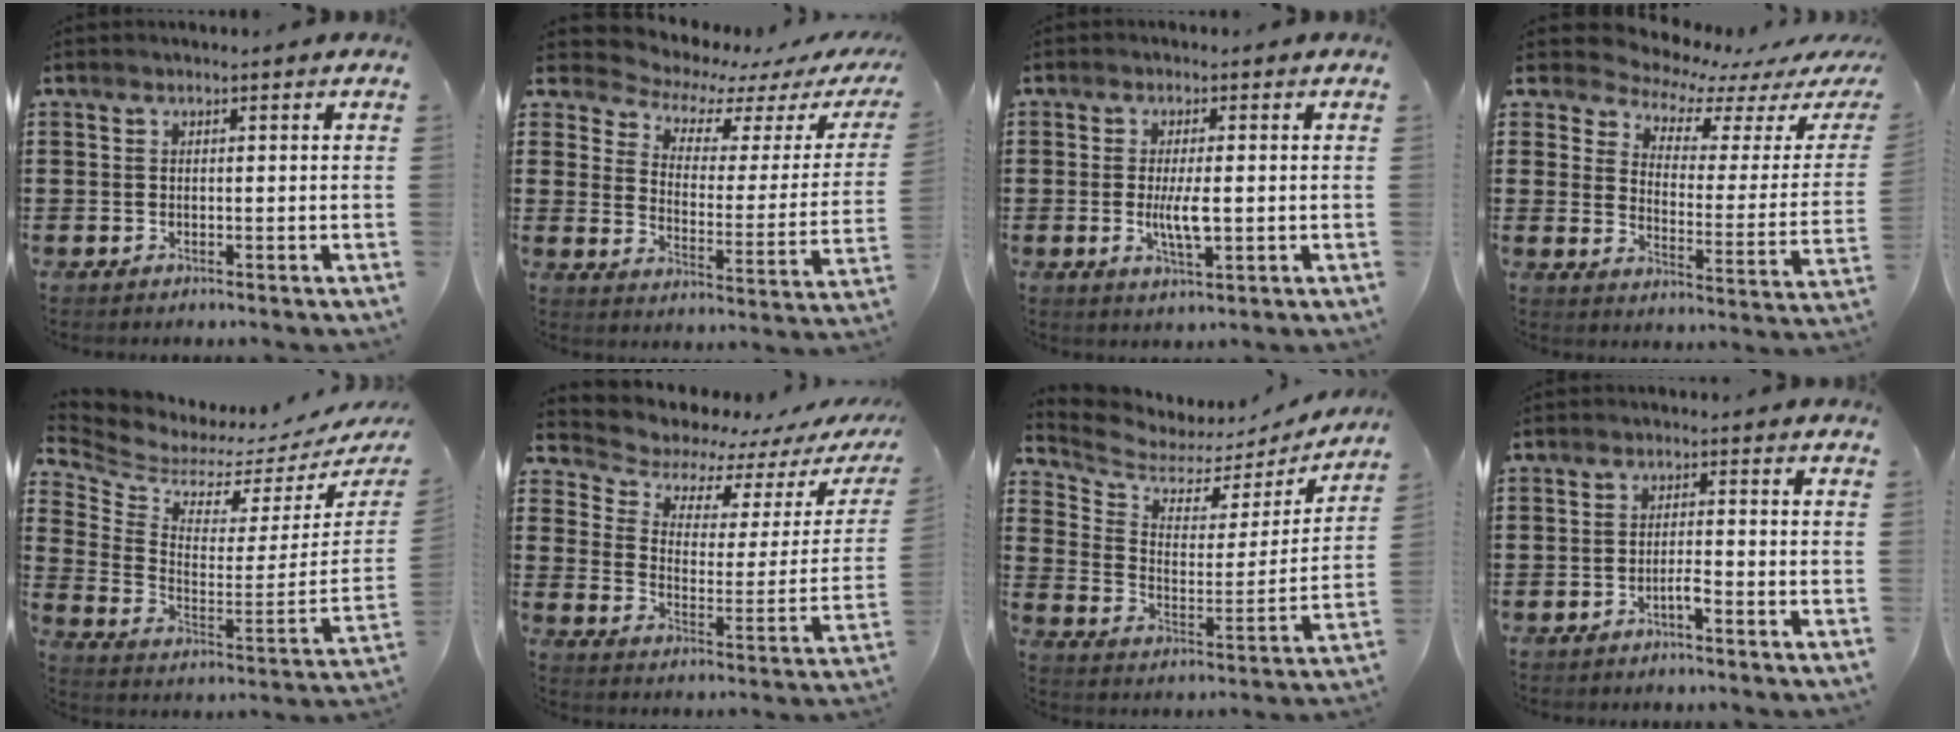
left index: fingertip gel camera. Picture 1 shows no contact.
{"total": 4.1, "force": [3.6, 1.7, 0.9], "torque": [-0.039, -0.035, 0.054]}
{"total": 4.8, "force": [-0.3, 1.3, 4.6], "torque": [-0.094, -0.004, -0.011]}
{"total": 4.7, "force": [4.6, 1.1, 0.7], "torque": [-0.039, -0.043, 0.071]}
{"total": 3.1, "force": [3.0, 0.7, 0.6], "torque": [-0.039, -0.051, 0.043]}
{"total": 5.2, "force": [4.7, 2.1, 0.7], "torque": [-0.043, -0.043, 0.077]}
{"total": 4.8, "force": [4.3, 1.9, 1.1], "torque": [-0.054, -0.036, 0.069]}
{"total": 2.1, "force": [-1.3, 0.2, 1.6], "torque": [-0.030, 0.003, -0.025]}